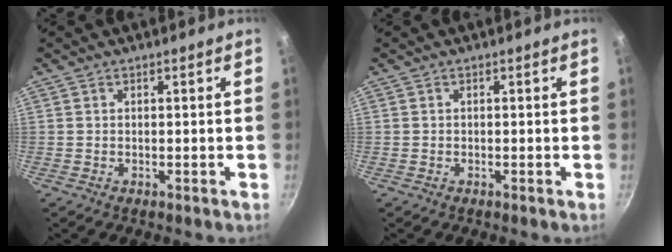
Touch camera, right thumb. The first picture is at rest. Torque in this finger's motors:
{"motor_torque": [-0.05, -0.12, -0.03, 0.12, 0.01]}